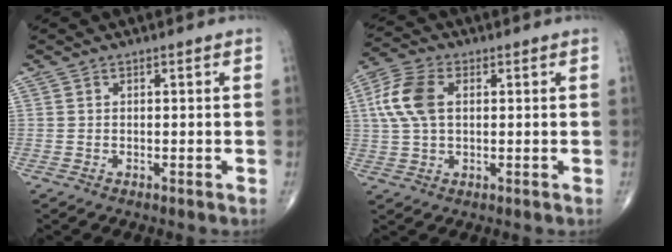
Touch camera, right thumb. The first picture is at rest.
{"total": 9.2, "force": [1.8, 5.5, 7.2], "torque": [-0.164, 0.015, 0.033]}